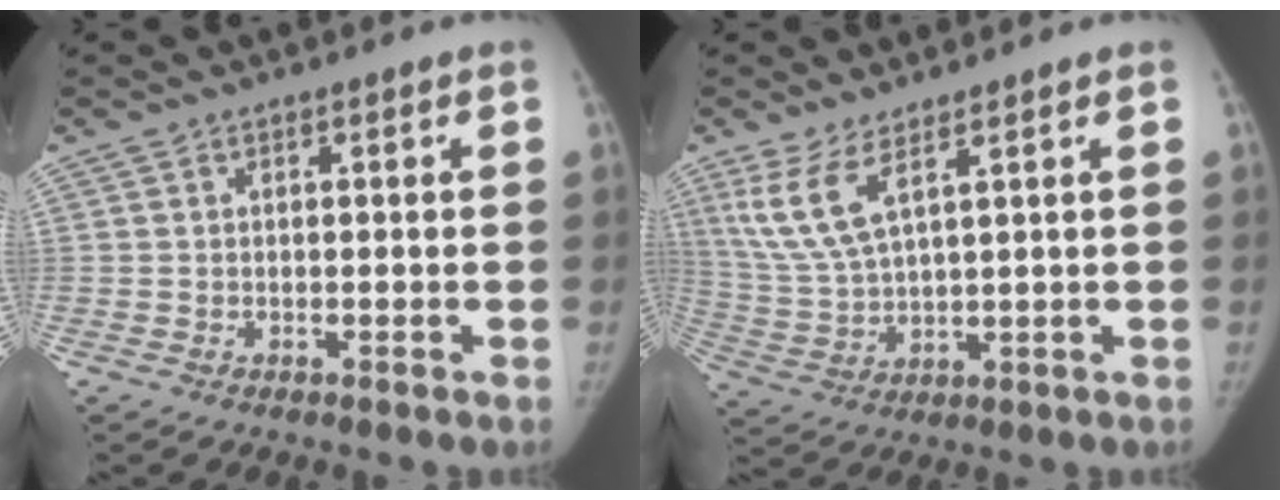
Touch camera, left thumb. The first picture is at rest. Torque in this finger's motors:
{"motor_torque": [0.09, 0.21, 1.01, -0.42, 0.08]}